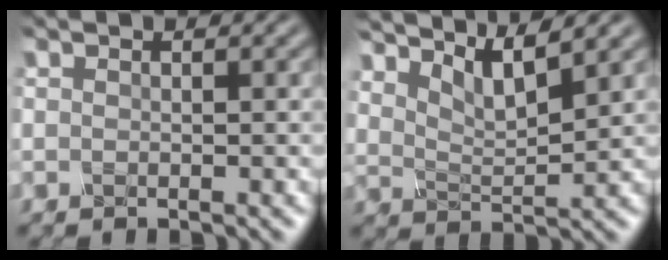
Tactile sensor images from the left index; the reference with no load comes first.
{"total": 4.1, "force": [2.9, 1.2, 2.7], "torque": [-0.062, -0.004, 0.053]}